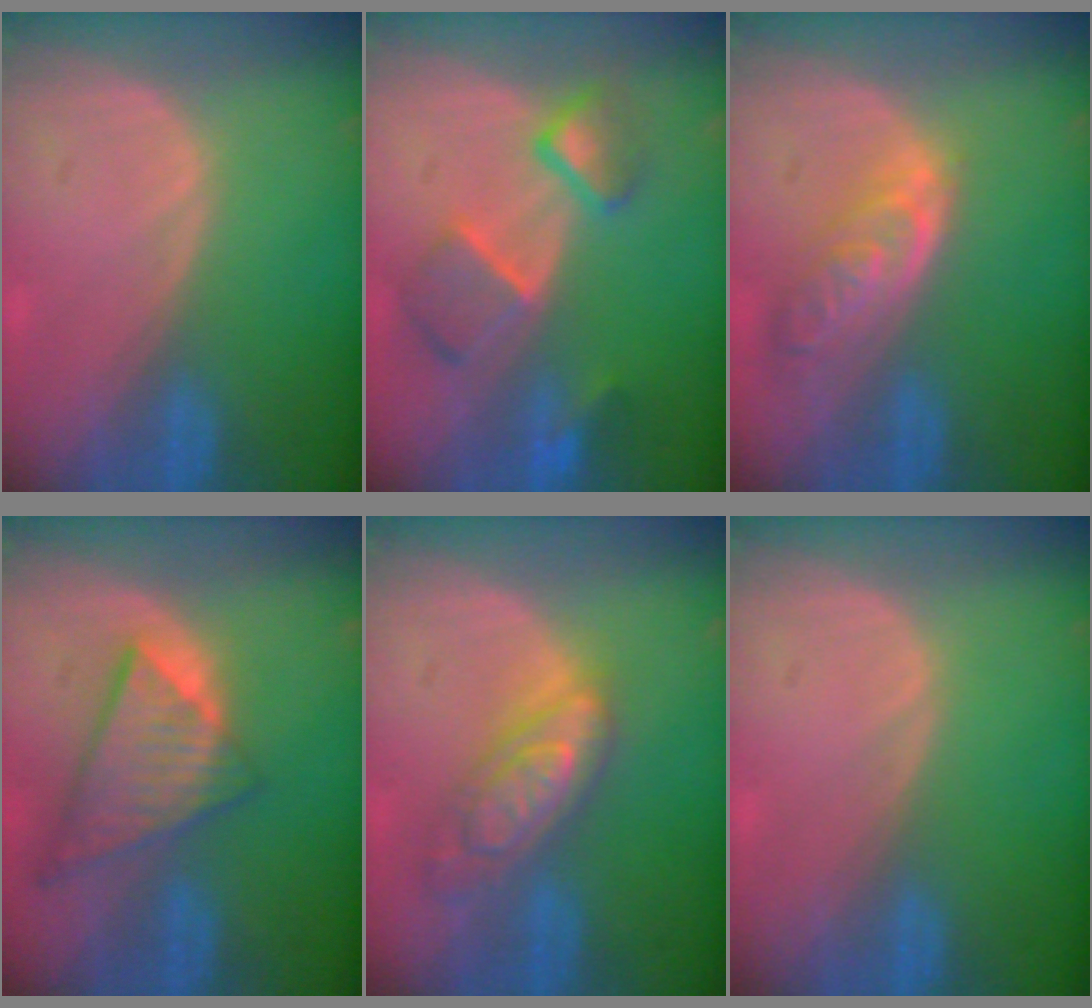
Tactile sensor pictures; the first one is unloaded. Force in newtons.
{"total": 7.3, "press": 6.8, "slide": 2.4}
{"total": 6.2, "press": 5.7, "slide": 2.6}
{"total": 8.9, "press": 7.8, "slide": 4.5}
{"total": 7.1, "press": 7.1, "slide": 0.4}
{"total": 0.0}